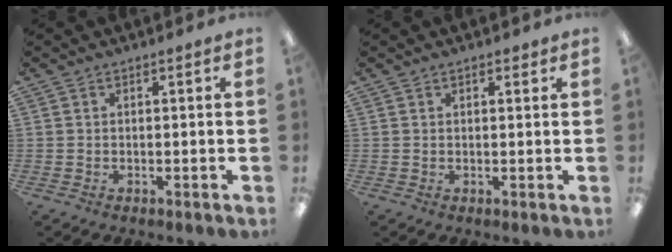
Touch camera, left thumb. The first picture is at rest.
{"total": 1.3, "force": [0.9, 0.7, 0.6], "torque": [-0.004, -0.001, 0.015]}